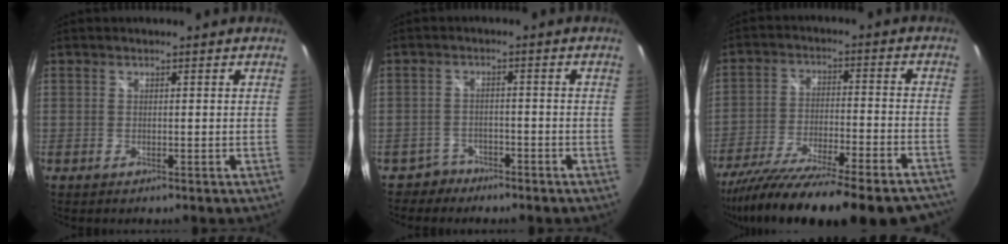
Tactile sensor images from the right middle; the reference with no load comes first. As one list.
[{"total": 3.5, "force": [-2.7, 2.1, -0.3], "torque": [0.000, 0.012, -0.047]}, {"total": 29.6, "force": [-25.6, 3.7, 14.4], "torque": [-0.243, -0.075, -0.373]}]